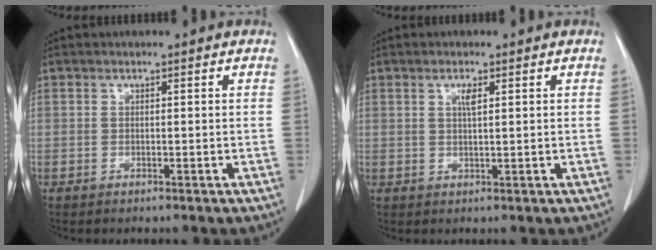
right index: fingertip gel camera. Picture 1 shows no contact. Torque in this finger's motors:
{"motor_torque": [0.02, -0.01, 0.00, 0.03]}